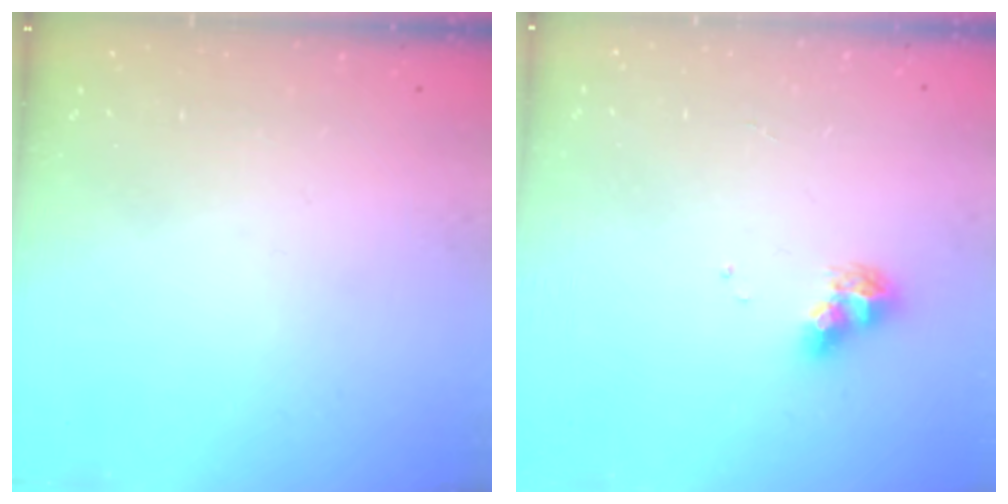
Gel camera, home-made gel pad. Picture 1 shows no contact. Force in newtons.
{"total": 8.8, "press": 8.7, "slide": 0.9}